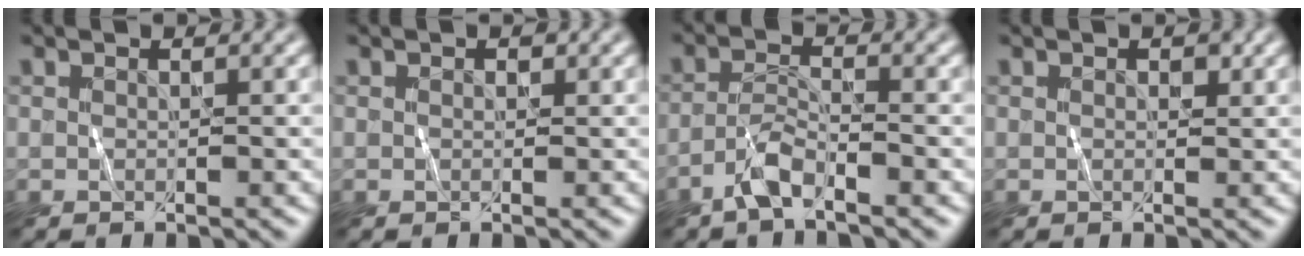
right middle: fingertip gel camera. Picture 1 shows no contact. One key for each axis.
{"total": 0.5, "fx": 0.1, "fy": 0.4, "fz": 0.4, "tx": 0.003, "ty": 0.000, "tz": -0.001}
{"total": 2.8, "fx": -2.2, "fy": 0.5, "fz": 1.6, "tx": -0.036, "ty": 0.010, "tz": -0.048}
{"total": 0.8, "fx": 0.3, "fy": 0.5, "fz": 0.5, "tx": 0.001, "ty": -0.001, "tz": 0.002}